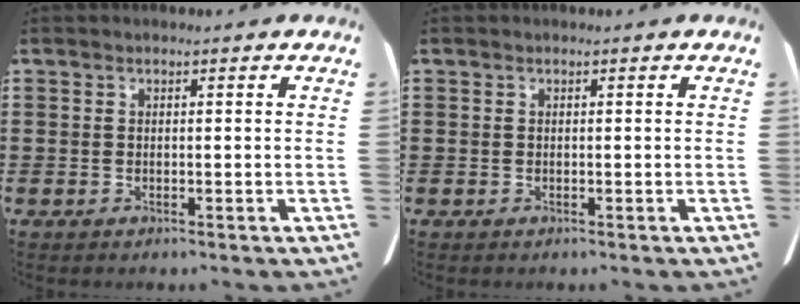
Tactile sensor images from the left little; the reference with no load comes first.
{"total": 0.0}